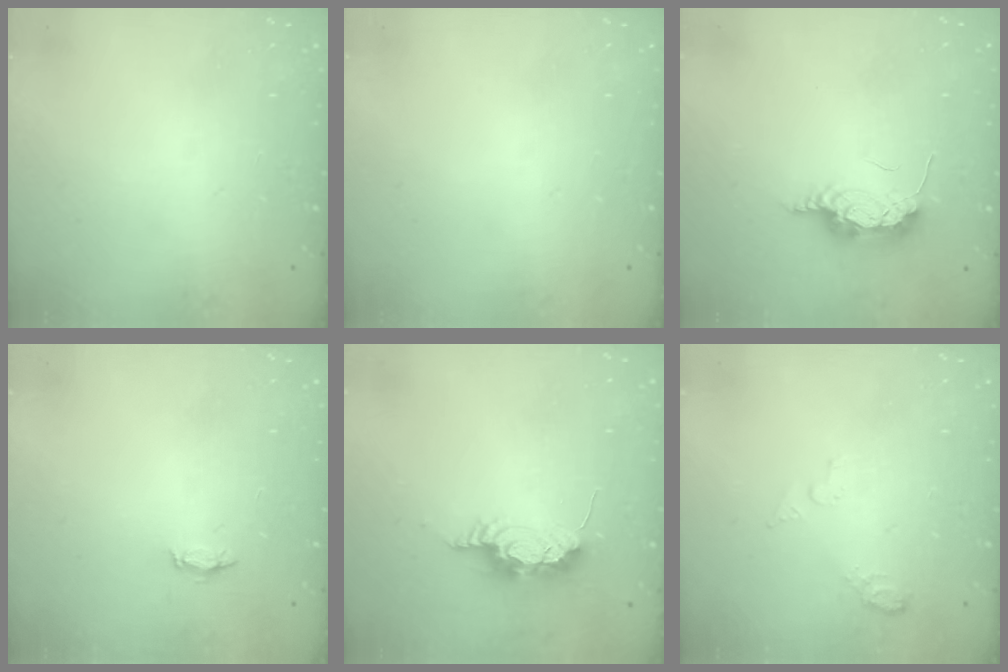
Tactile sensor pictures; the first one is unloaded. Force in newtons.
{"total": 0.0}
{"total": 10.6, "press": 8.5, "slide": 6.4}
{"total": 2.8, "press": 2.8, "slide": 0.4}
{"total": 8.6, "press": 8.3, "slide": 2.5}
{"total": 4.2, "press": 4.2, "slide": 0.8}